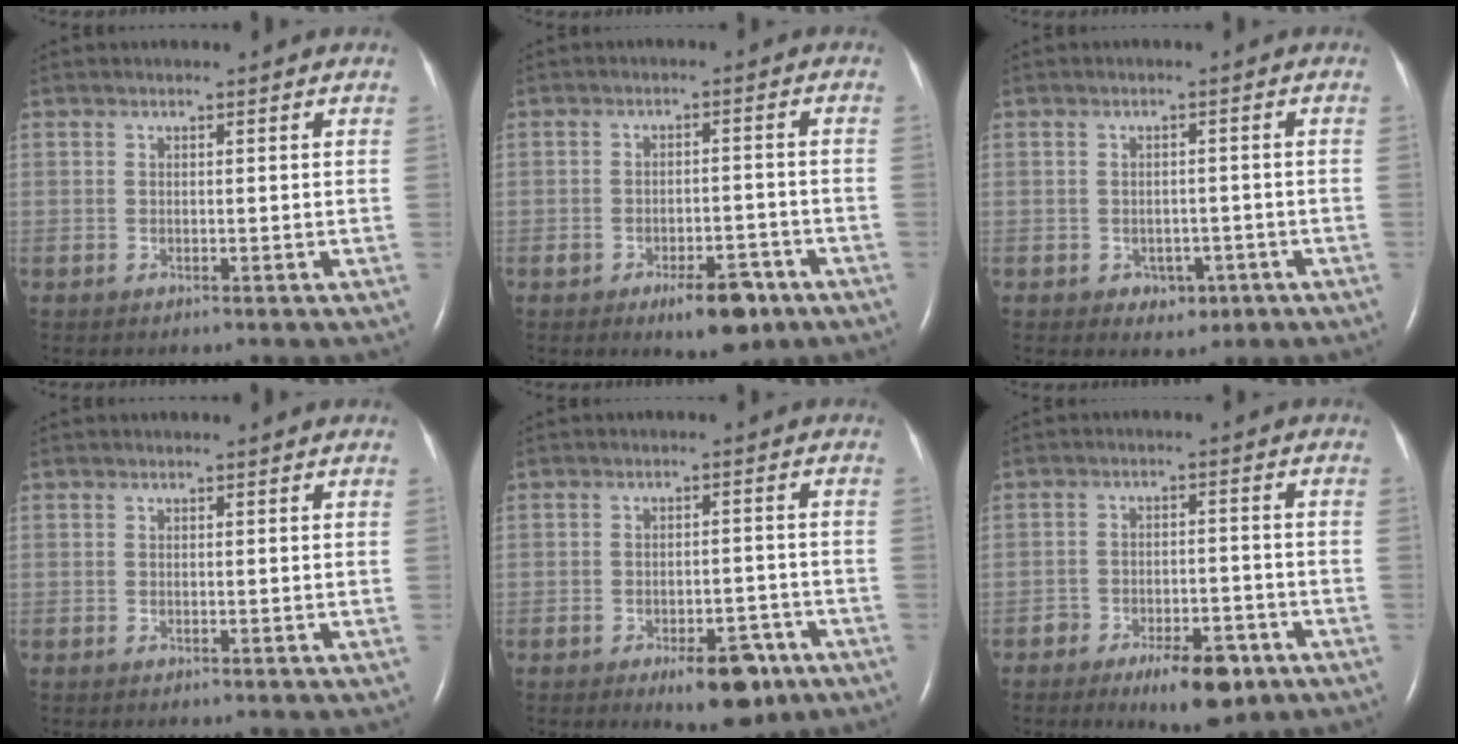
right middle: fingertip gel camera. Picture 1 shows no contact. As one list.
[{"total": 6.7, "force": [-4.1, 2.6, 4.6], "torque": [-0.066, -0.001, -0.056]}, {"total": 3.2, "force": [-1.4, 2.4, 1.5], "torque": [-0.011, 0.007, -0.007]}, {"total": 0.0}, {"total": 7.8, "force": [-4.6, 3.3, 5.3], "torque": [-0.066, 0.003, -0.060]}, {"total": 8.1, "force": [-5.0, 3.2, 5.5], "torque": [-0.081, 0.000, -0.073]}]